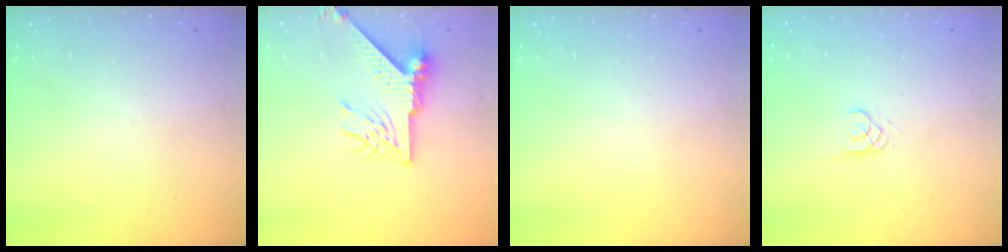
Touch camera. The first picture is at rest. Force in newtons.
{"total": 8.9, "press": 8.9, "slide": 1.1}
{"total": 0.0}
{"total": 1.7, "press": 1.7, "slide": 0.2}